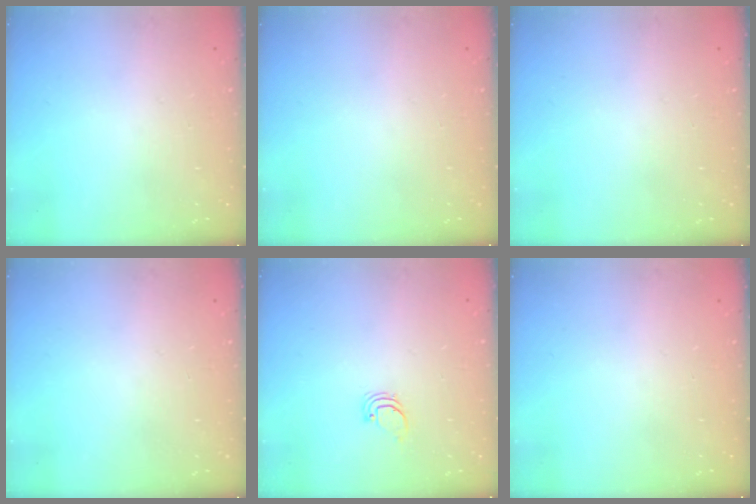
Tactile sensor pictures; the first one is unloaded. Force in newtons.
{"total": 0.0}
{"total": 0.0}
{"total": 0.0}
{"total": 0.9, "press": 0.9, "slide": 0.1}
{"total": 0.0}